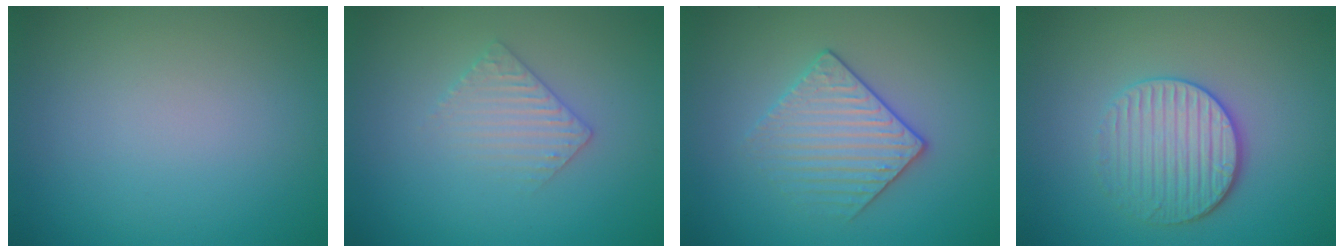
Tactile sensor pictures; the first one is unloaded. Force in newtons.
{"total": 2.2, "press": 2.2, "slide": 0.5}
{"total": 3.2, "press": 3.0, "slide": 1.0}
{"total": 3.6, "press": 3.3, "slide": 1.4}